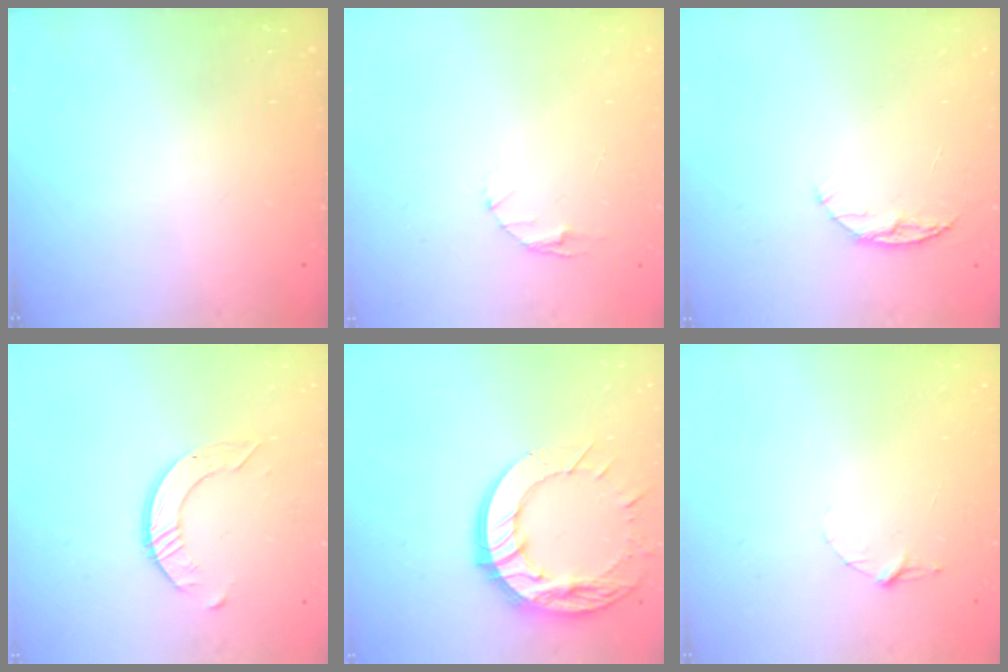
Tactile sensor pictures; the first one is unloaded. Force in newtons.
{"total": 3.1, "press": 3.1, "slide": 0.4}
{"total": 6.1, "press": 6.0, "slide": 0.7}
{"total": 5.3, "press": 5.3, "slide": 0.5}
{"total": 15.9, "press": 15.8, "slide": 1.5}
{"total": 4.7, "press": 4.7, "slide": 0.5}